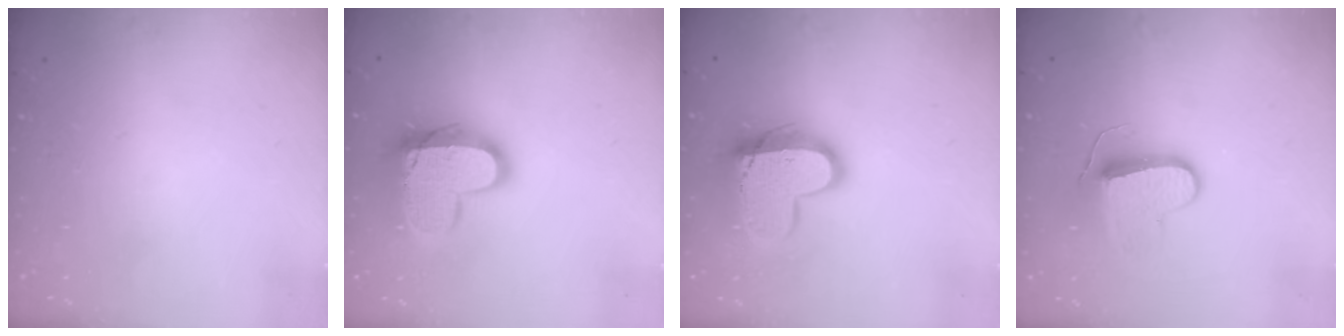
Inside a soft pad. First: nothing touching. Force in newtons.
{"total": 16.7, "press": 16.6, "slide": 1.3}
{"total": 15.3, "press": 15.2, "slide": 1.2}
{"total": 9.3, "press": 9.3, "slide": 0.5}